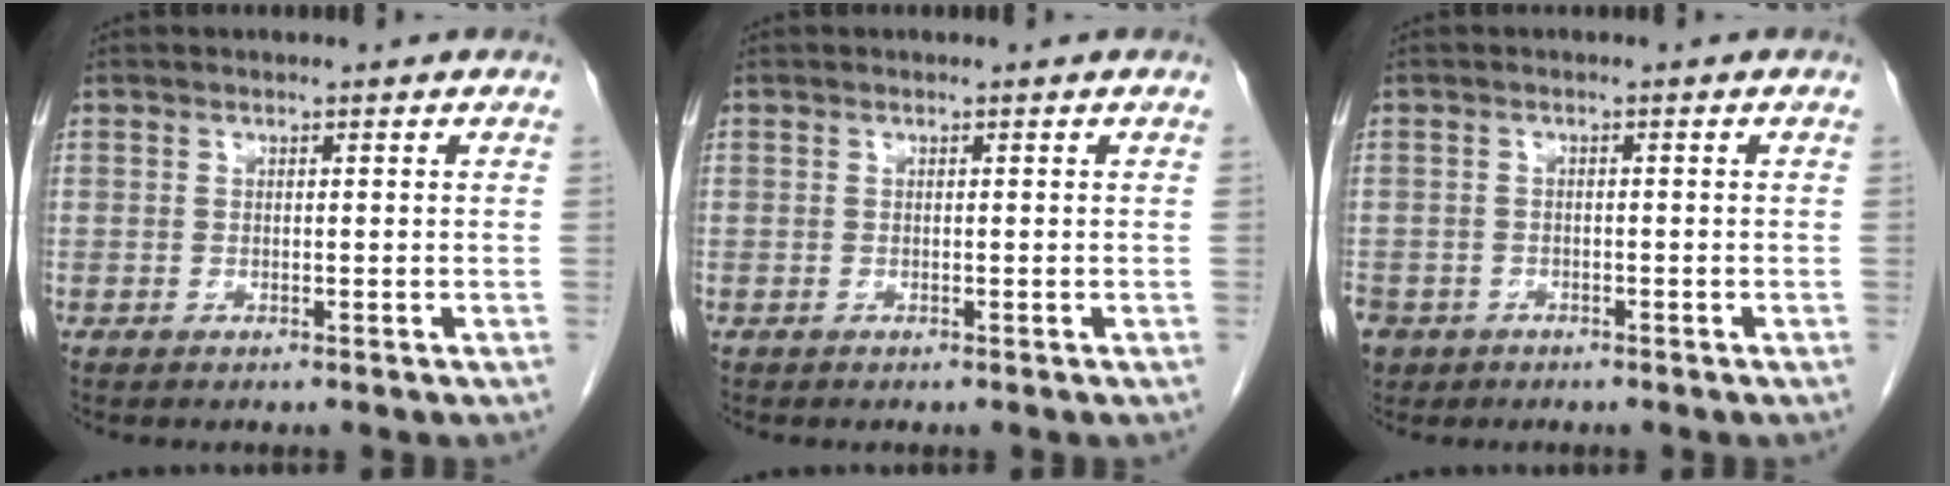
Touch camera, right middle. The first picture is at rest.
{"total": 0.0}
{"total": 6.6, "force": [-3.9, 5.0, 1.9], "torque": [-0.060, -0.004, -0.063]}